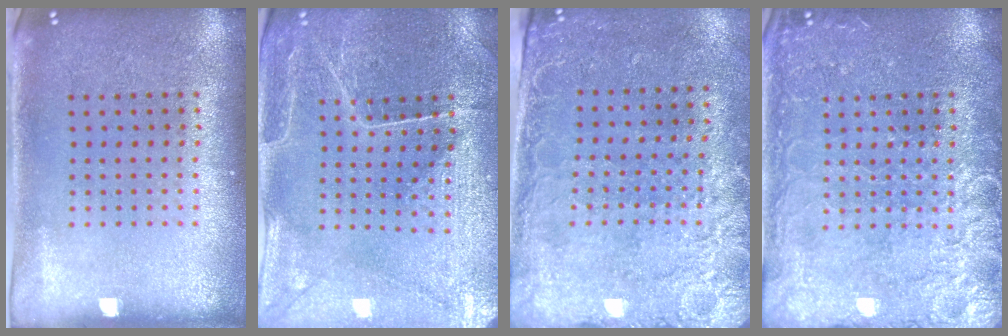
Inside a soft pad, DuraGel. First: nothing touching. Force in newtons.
{"total": 1.3, "press": 1.3, "slide": 0.3}
{"total": 2.5, "press": 2.2, "slide": 1.3}
{"total": 5.0, "press": 5.0, "slide": 0.6}